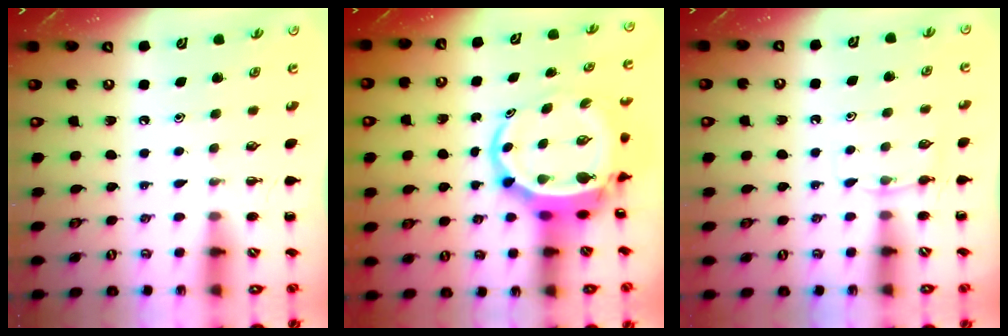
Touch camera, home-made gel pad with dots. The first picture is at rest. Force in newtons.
{"total": 7.1, "press": 6.9, "slide": 1.6}
{"total": 3.6, "press": 3.5, "slide": 1.0}